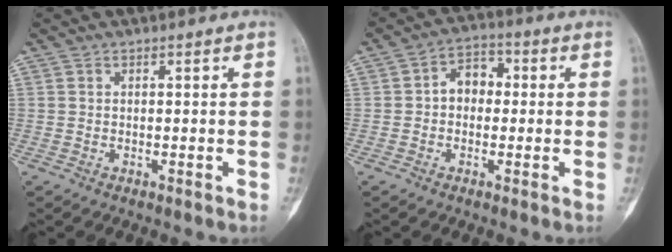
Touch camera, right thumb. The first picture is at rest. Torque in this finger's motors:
{"motor_torque": [0.84, 0.69, 0.43, -0.05, 0.00]}